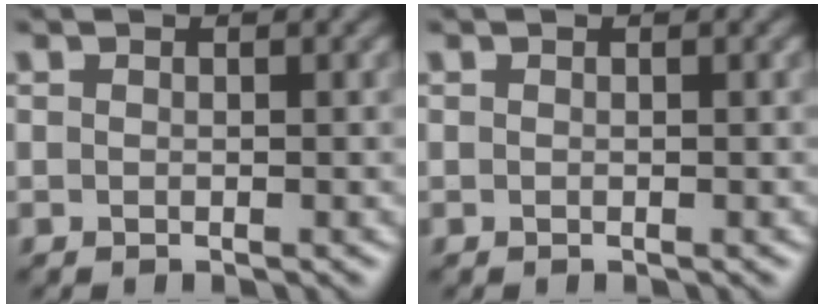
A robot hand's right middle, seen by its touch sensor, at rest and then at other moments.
{"total": 0.0}